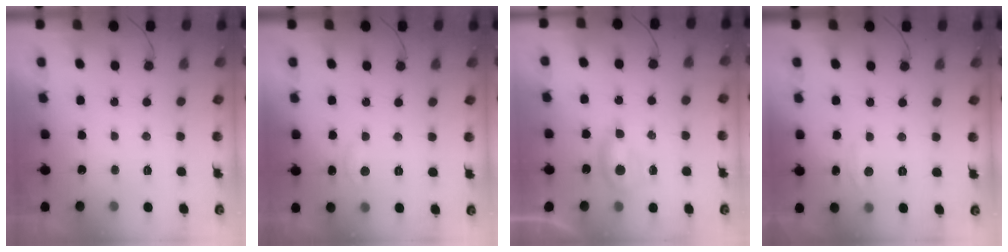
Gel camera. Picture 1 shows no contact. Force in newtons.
{"total": 5.9, "press": 5.8, "slide": 0.8}
{"total": 5.1, "press": 5.1, "slide": 0.6}
{"total": 3.6, "press": 3.6, "slide": 0.5}